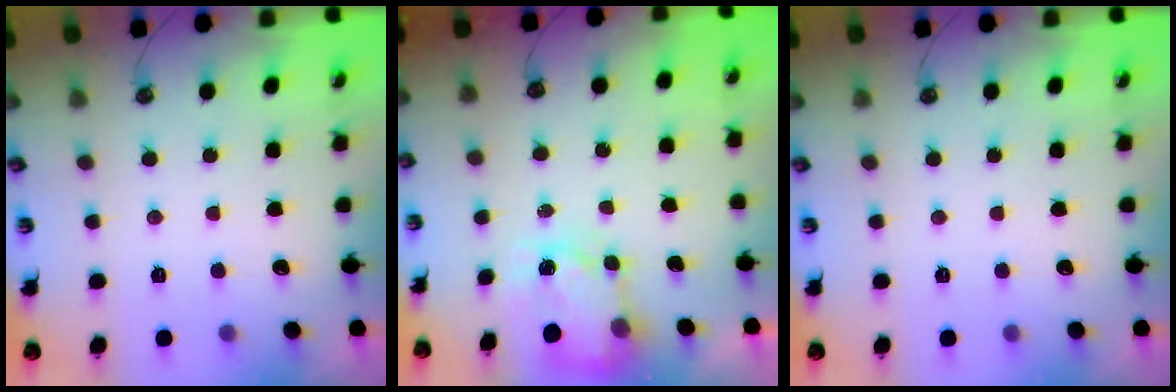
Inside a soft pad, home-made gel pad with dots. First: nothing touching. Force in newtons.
{"total": 6.1, "press": 6.0, "slide": 0.7}
{"total": 0.0}